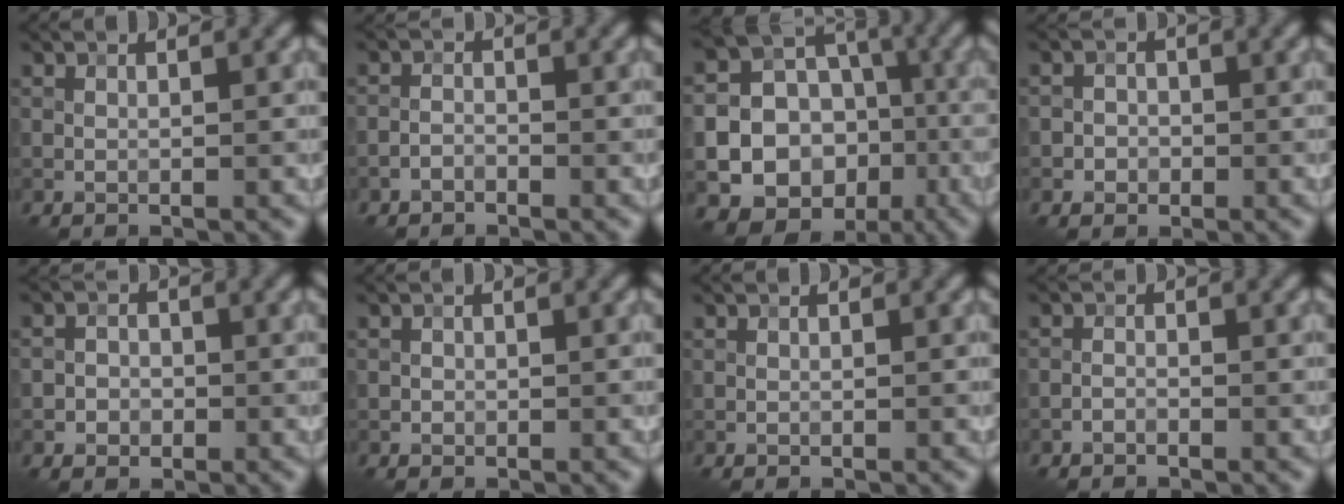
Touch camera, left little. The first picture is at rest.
{"total": 1.2, "force": [-0.9, 0.7, 0.3], "torque": [-0.002, 0.005, -0.021]}
{"total": 22.1, "force": [-7.4, 20.2, 5.3], "torque": [-0.117, -0.041, -0.129]}
{"total": 1.7, "force": [-0.6, 1.6, 0.4], "torque": [0.010, 0.001, -0.017]}
{"total": 1.9, "force": [-0.7, 1.6, 0.7], "torque": [0.001, 0.002, -0.018]}
{"total": 0.5, "force": [-0.1, 0.5, 0.0], "torque": [0.005, -0.003, -0.003]}
{"total": 0.0}
{"total": 0.9, "force": [-0.7, 0.5, 0.3], "torque": [-0.004, 0.002, -0.017]}